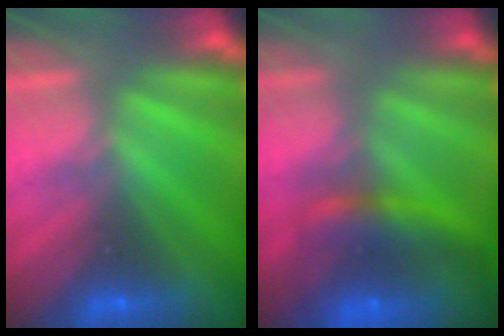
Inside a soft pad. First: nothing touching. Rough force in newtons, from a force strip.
{"total": 8.2}